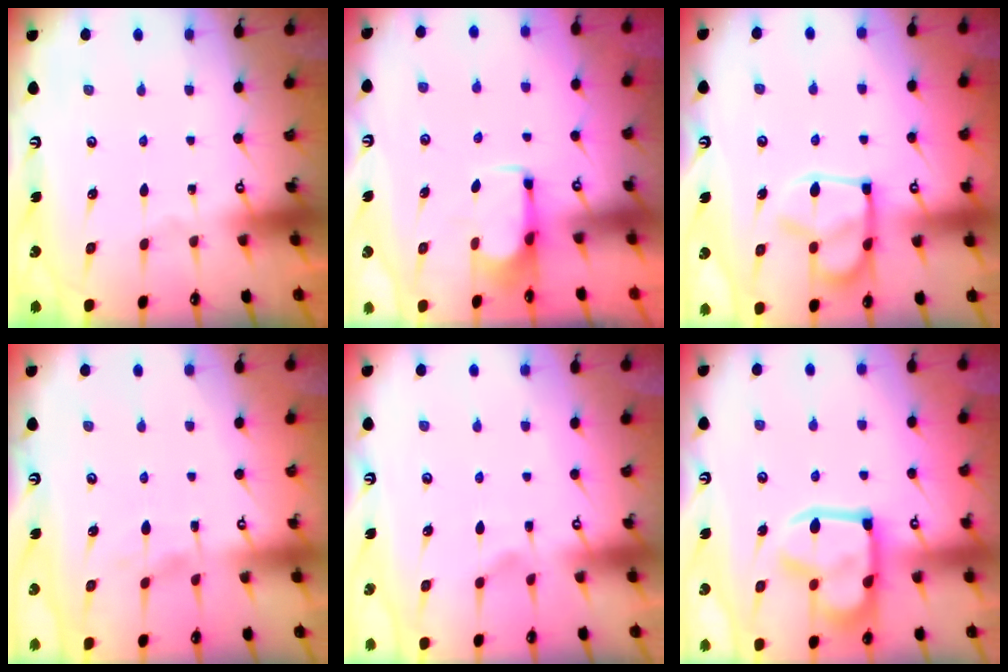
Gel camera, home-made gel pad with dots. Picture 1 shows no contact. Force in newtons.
{"total": 2.8, "press": 2.6, "slide": 1.0}
{"total": 13.7, "press": 13.6, "slide": 1.7}
{"total": 0.9, "press": 0.6, "slide": 0.7}
{"total": 1.8, "press": 1.3, "slide": 1.2}
{"total": 19.7, "press": 19.7, "slide": 1.4}